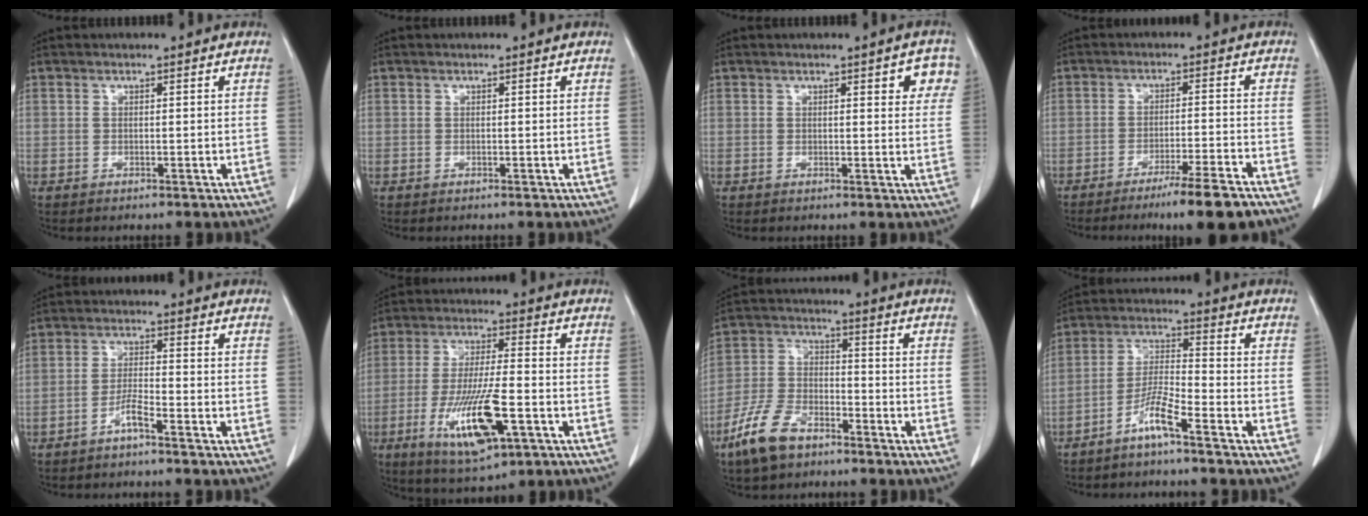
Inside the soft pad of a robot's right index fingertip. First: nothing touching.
{"total": 0.0}
{"total": 4.1, "force": [1.9, 1.3, 3.4], "torque": [-0.030, 0.004, 0.017]}
{"total": 8.9, "force": [-6.8, -0.6, 5.7], "torque": [-0.076, -0.020, -0.109]}
{"total": 3.1, "force": [-2.3, -0.2, 2.1], "torque": [-0.044, 0.002, -0.046]}
{"total": 13.5, "force": [-5.0, 2.7, 12.3], "torque": [-0.234, -0.019, -0.077]}
{"total": 9.8, "force": [-6.8, 4.3, 5.5], "torque": [-0.128, -0.005, -0.136]}
{"total": 5.9, "force": [-4.3, -0.3, 4.0], "torque": [-0.086, -0.004, -0.090]}